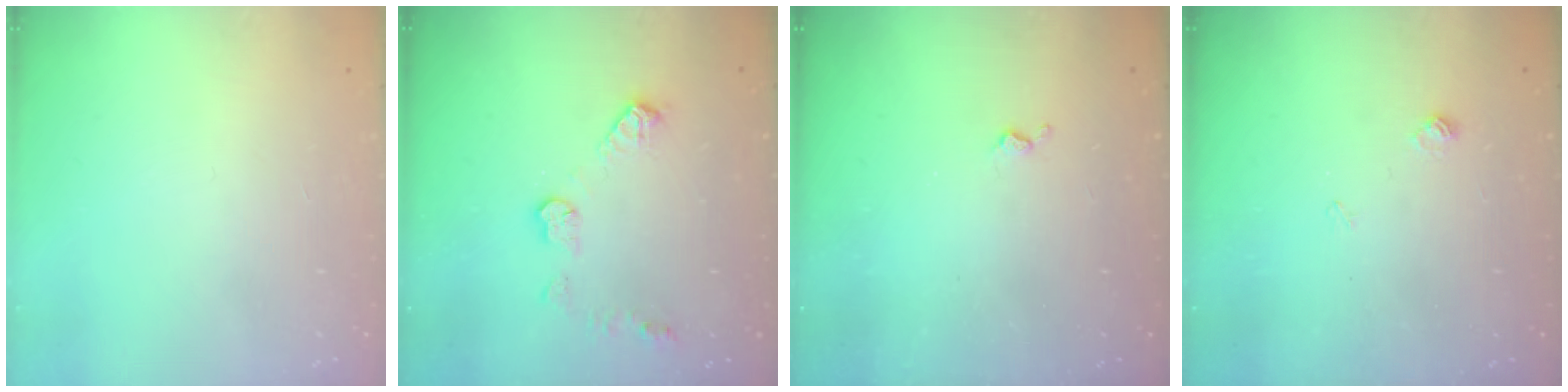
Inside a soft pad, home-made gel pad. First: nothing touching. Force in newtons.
{"total": 9.0, "press": 9.0, "slide": 0.4}
{"total": 3.0, "press": 2.9, "slide": 0.4}
{"total": 5.9, "press": 5.8, "slide": 0.5}